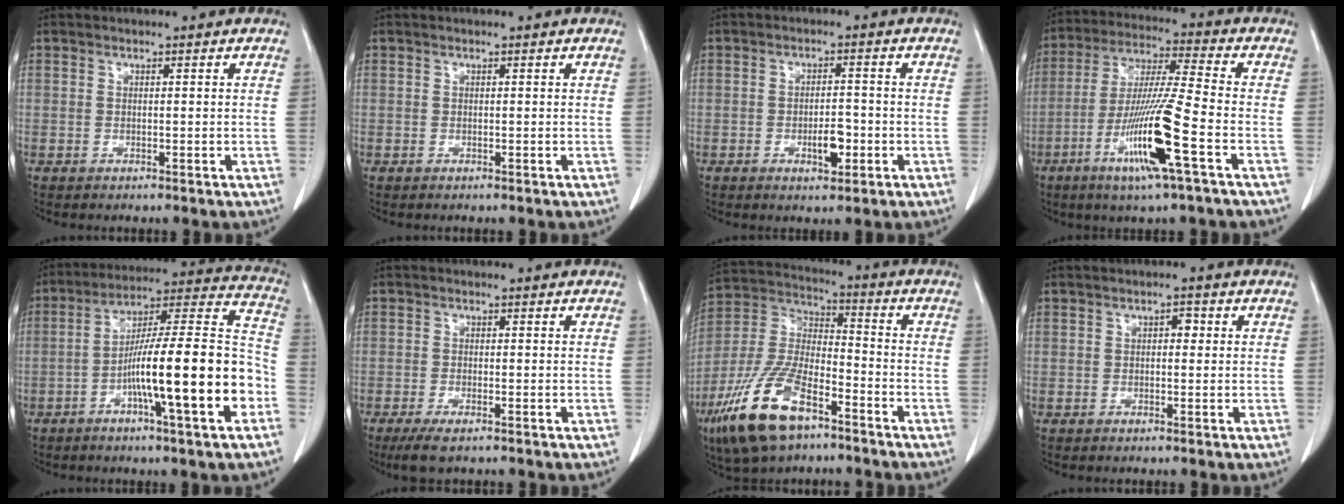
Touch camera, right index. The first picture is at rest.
{"total": 0.0}
{"total": 3.9, "force": [-1.4, 1.4, 3.4], "torque": [-0.055, 0.002, -0.019]}
{"total": 14.2, "force": [-5.7, -0.7, 13.0], "torque": [-0.261, -0.020, -0.110]}
{"total": 19.7, "force": [-6.2, 1.0, 18.7], "torque": [-0.274, 0.013, -0.102]}
{"total": 3.9, "force": [-2.7, 0.8, 2.7], "torque": [-0.055, -0.009, -0.043]}
{"total": 16.1, "force": [-9.5, 6.0, 11.5], "torque": [-0.251, -0.012, -0.177]}
{"total": 1.7, "force": [0.4, 1.0, 1.3], "torque": [-0.017, 0.007, 0.004]}